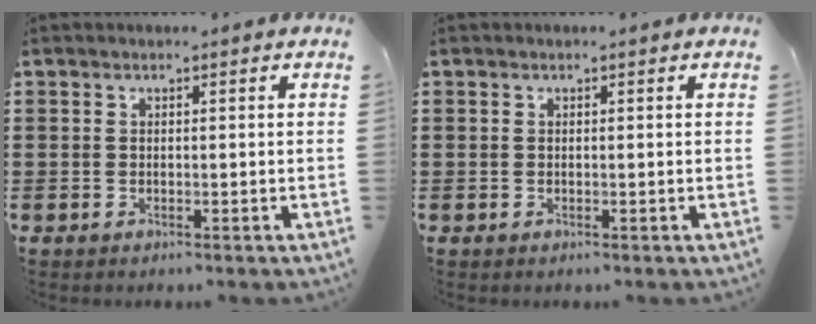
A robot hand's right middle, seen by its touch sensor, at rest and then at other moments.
{"total": 0.0}